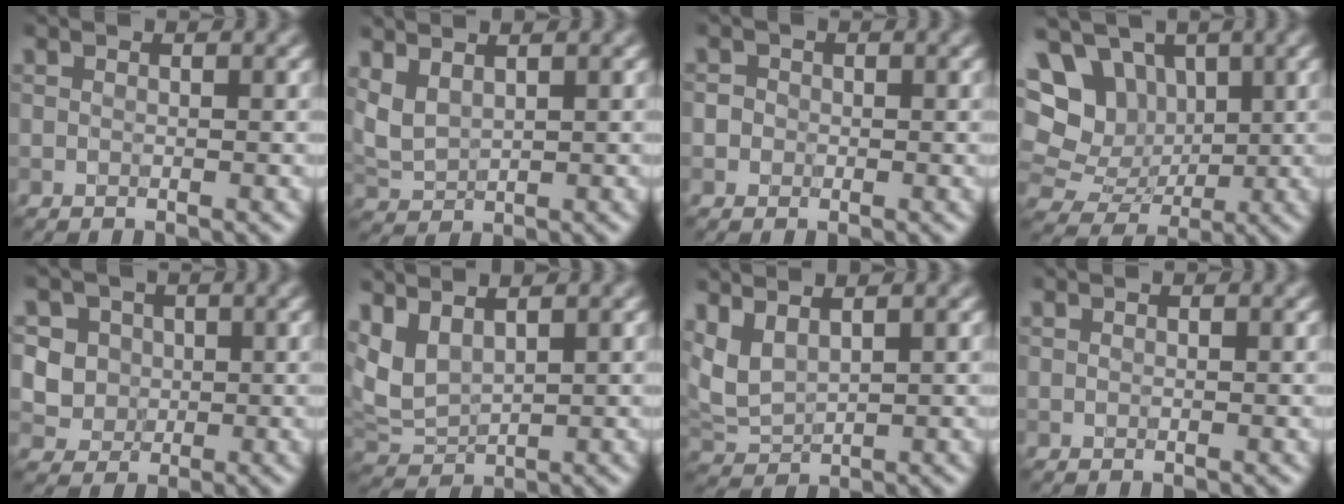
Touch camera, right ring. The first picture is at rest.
{"total": 2.5, "force": [1.6, 1.1, 1.6], "torque": [-0.045, 0.004, 0.039]}
{"total": 1.9, "force": [0.3, 1.7, 0.7], "torque": [0.005, 0.010, -0.009]}
{"total": 13.0, "force": [4.1, 10.7, 6.1], "torque": [-0.133, 0.024, 0.070]}
{"total": 4.8, "force": [1.5, 4.2, 1.8], "torque": [-0.026, 0.007, 0.022]}
{"total": 3.8, "force": [2.3, 1.8, 2.5], "torque": [-0.068, 0.005, 0.054]}
{"total": 3.4, "force": [2.2, 1.3, 2.3], "torque": [-0.064, 0.006, 0.052]}
{"total": 0.0}